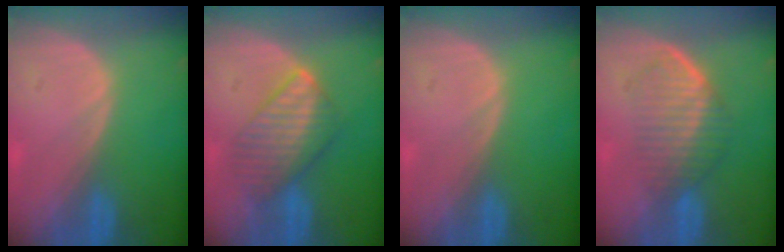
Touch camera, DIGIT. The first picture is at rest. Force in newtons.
{"total": 6.8, "press": 6.8, "slide": 0.2}
{"total": 0.0}
{"total": 6.9, "press": 6.1, "slide": 3.3}